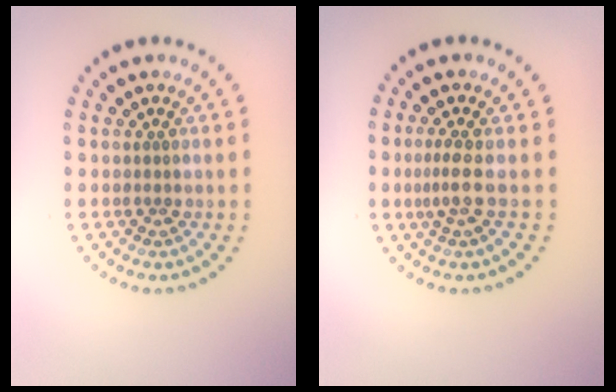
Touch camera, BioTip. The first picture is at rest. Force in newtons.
{"total": 1.9, "press": 1.4, "slide": 1.3}